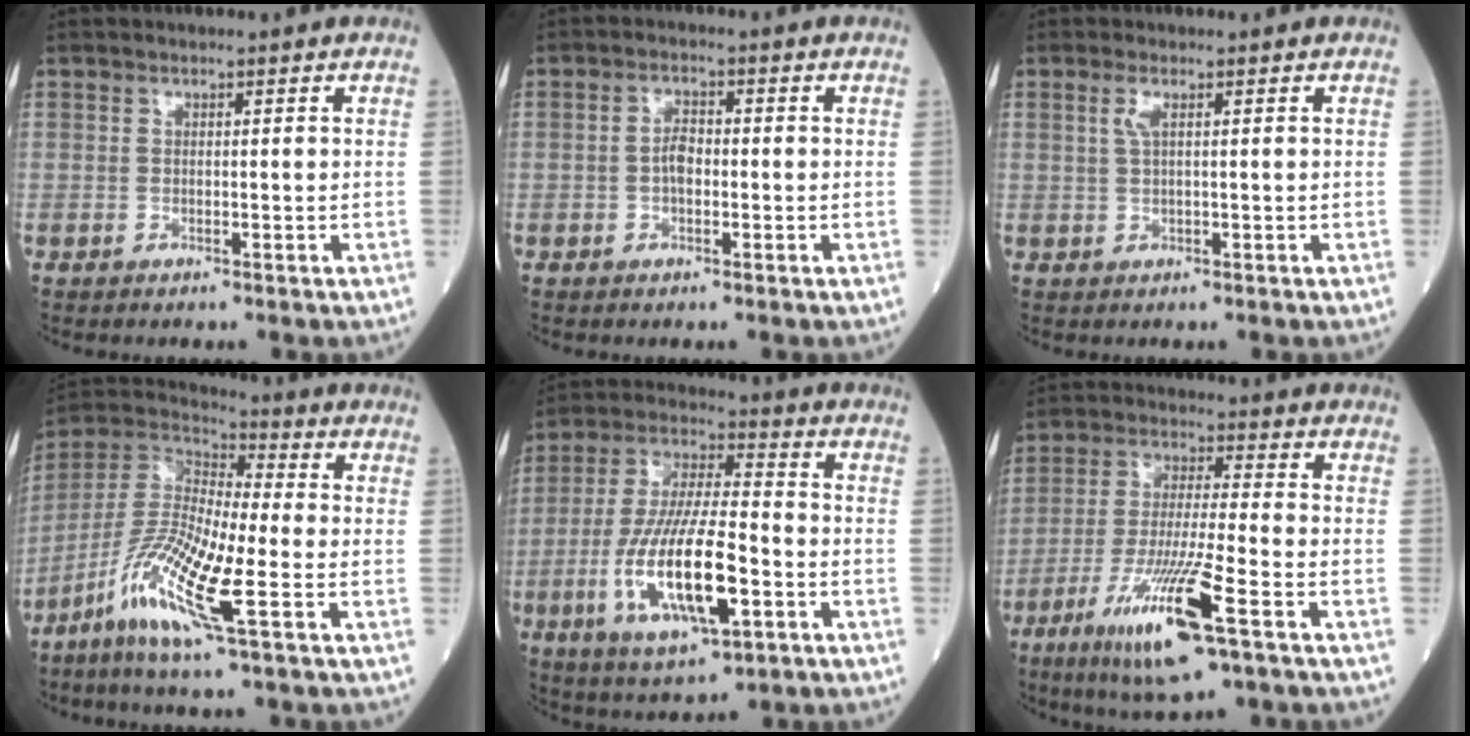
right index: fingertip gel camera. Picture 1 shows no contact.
{"total": 2.6, "force": [-0.5, 1.3, 2.2], "torque": [-0.040, 0.007, -0.010]}
{"total": 1.6, "force": [0.7, 0.2, 1.5], "torque": [-0.039, 0.005, 0.014]}
{"total": 14.1, "force": [-5.7, 1.2, 12.8], "torque": [-0.264, -0.014, -0.118]}
{"total": 16.7, "force": [-5.1, 4.0, 15.4], "torque": [-0.312, -0.012, -0.086]}
{"total": 11.7, "force": [-5.8, 0.4, 10.2], "torque": [-0.198, -0.024, -0.104]}